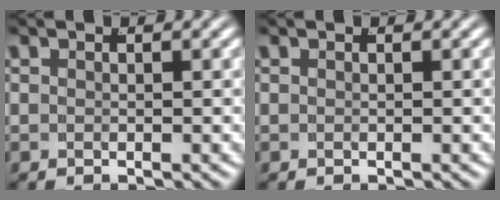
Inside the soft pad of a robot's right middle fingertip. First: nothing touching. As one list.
[{"total": 0.0}]